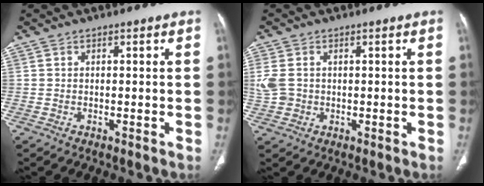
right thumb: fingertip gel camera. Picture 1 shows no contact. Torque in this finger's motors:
{"motor_torque": [0.30, -0.23, 0.44, 0.64, 0.03]}